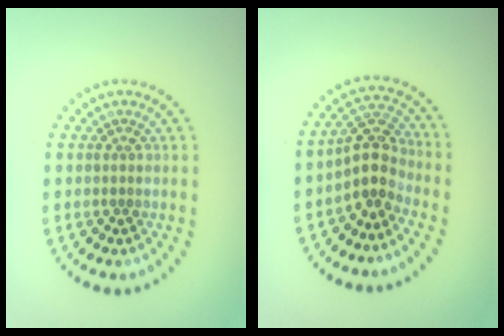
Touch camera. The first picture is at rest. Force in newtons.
{"total": 3.6, "press": 3.0, "slide": 1.9}